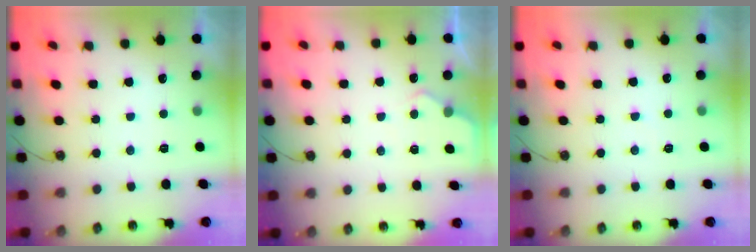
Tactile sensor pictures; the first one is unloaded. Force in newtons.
{"total": 3.9, "press": 3.9, "slide": 0.5}
{"total": 2.8, "press": 2.7, "slide": 0.4}